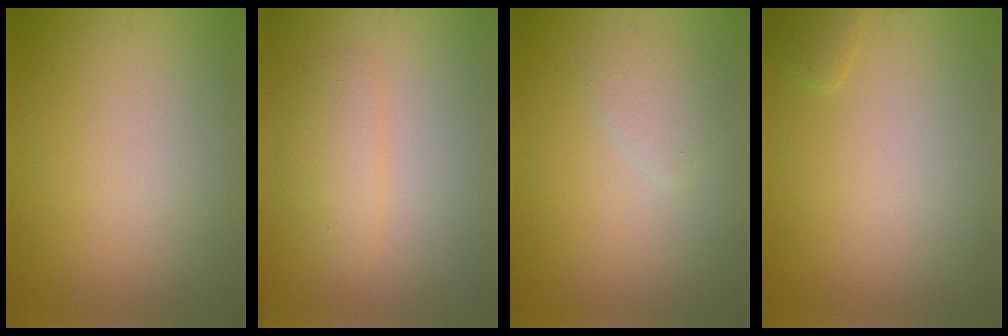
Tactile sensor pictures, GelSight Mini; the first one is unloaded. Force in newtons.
{"total": 2.2, "press": 2.2, "slide": 0.1}
{"total": 1.8, "press": 1.8, "slide": 0.2}
{"total": 1.0, "press": 1.0, "slide": 0.1}